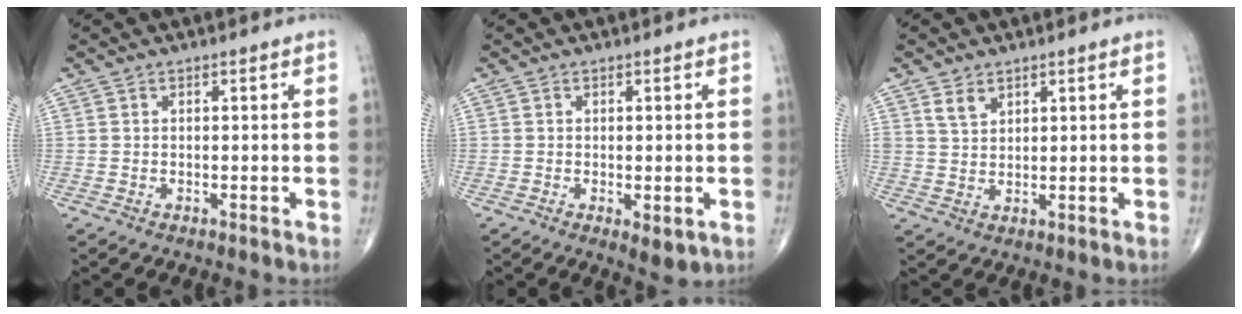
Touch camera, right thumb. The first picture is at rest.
{"total": 3.5, "force": [-1.0, 1.4, 3.0], "torque": [-0.042, -0.010, -0.009]}
{"total": 3.1, "force": [2.1, 1.9, 1.4], "torque": [-0.014, -0.014, 0.045]}